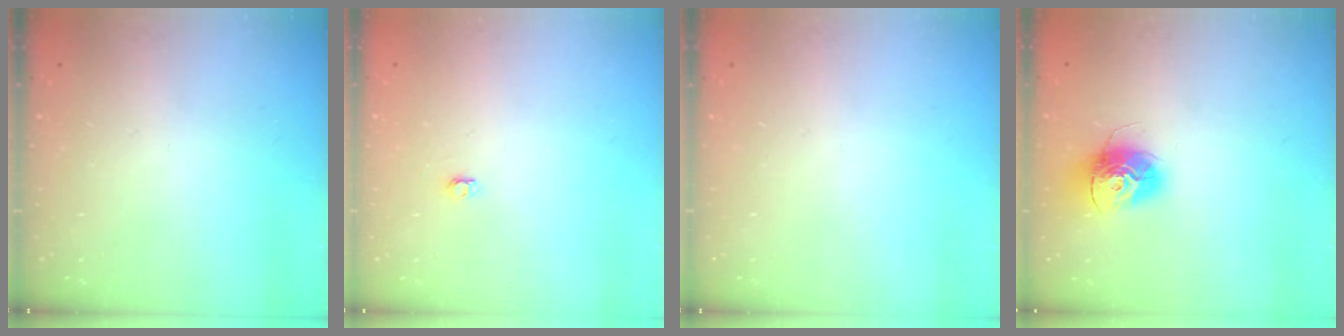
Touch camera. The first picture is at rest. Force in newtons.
{"total": 2.9, "press": 2.9, "slide": 0.3}
{"total": 0.0}
{"total": 13.3, "press": 13.3, "slide": 1.1}